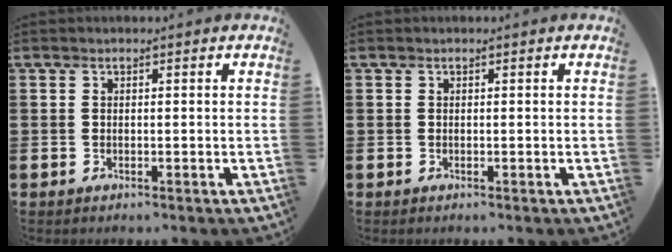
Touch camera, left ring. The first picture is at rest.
{"total": 0.0}